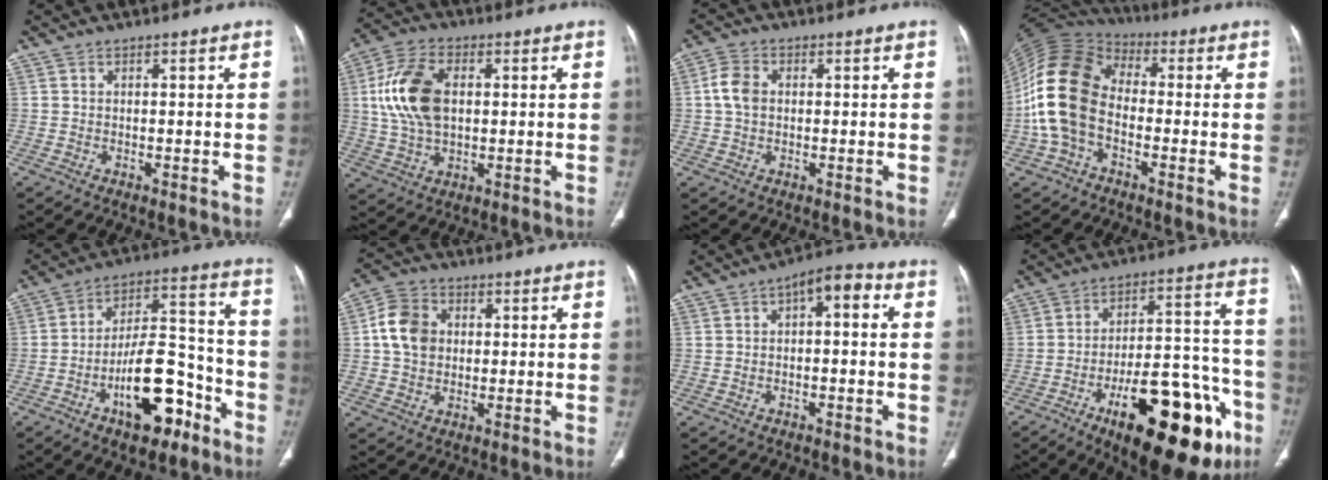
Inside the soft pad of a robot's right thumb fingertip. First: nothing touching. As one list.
[{"total": 13.7, "force": [1.9, 8.5, 10.6], "torque": [-0.205, 0.009, 0.036]}, {"total": 4.8, "force": [0.3, 3.6, 3.2], "torque": [-0.064, 0.010, 0.002]}, {"total": 16.0, "force": [-2.7, 10.9, 11.4], "torque": [-0.232, 0.037, -0.060]}, {"total": 16.8, "force": [-8.1, 7.8, 12.5], "torque": [-0.166, 0.072, -0.128]}, {"total": 8.5, "force": [0.9, 6.9, 4.9], "torque": [-0.078, 0.013, 0.009]}, {"total": 5.7, "force": [0.9, 2.9, 4.9], "torque": [-0.051, 0.027, 0.001]}, {"total": 27.7, "force": [-13.2, 11.0, 21.7], "torque": [-0.254, 0.073, -0.183]}]